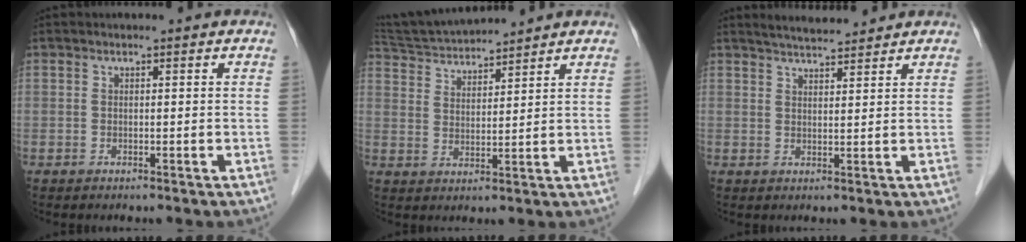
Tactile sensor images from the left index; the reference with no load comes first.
{"total": 9.3, "force": [8.8, 0.4, 2.8], "torque": [-0.061, 0.022, 0.161]}
{"total": 4.4, "force": [4.1, 0.4, 1.5], "torque": [-0.027, 0.013, 0.067]}